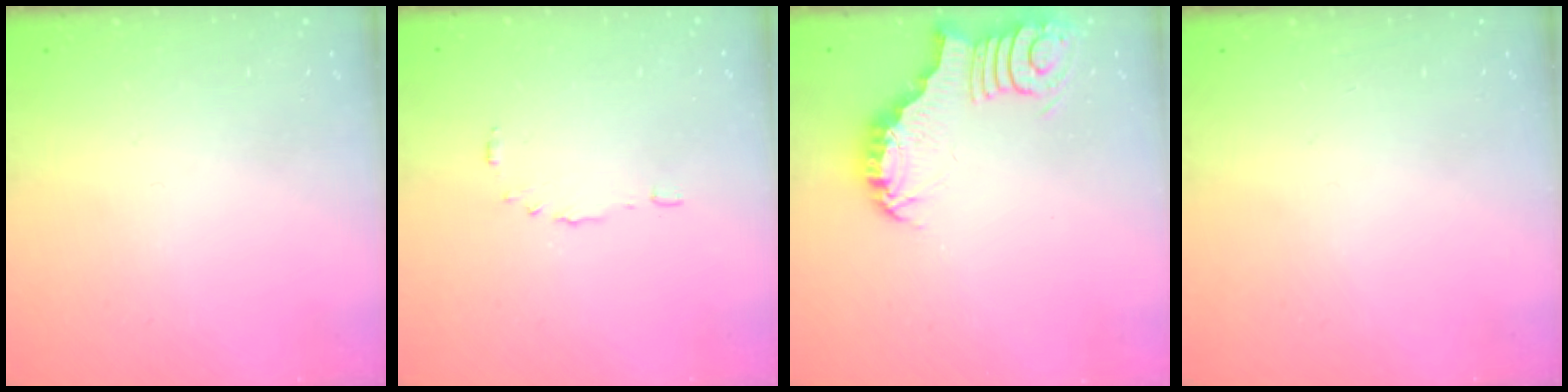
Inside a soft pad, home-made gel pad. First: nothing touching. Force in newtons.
{"total": 3.6, "press": 3.6, "slide": 0.4}
{"total": 3.8, "press": 3.8, "slide": 0.6}
{"total": 0.0}